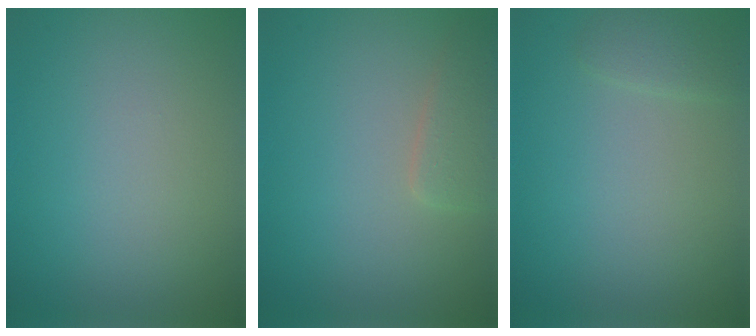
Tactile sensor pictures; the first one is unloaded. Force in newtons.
{"total": 2.0, "press": 2.0, "slide": 0.2}
{"total": 1.0, "press": 1.0, "slide": 0.2}